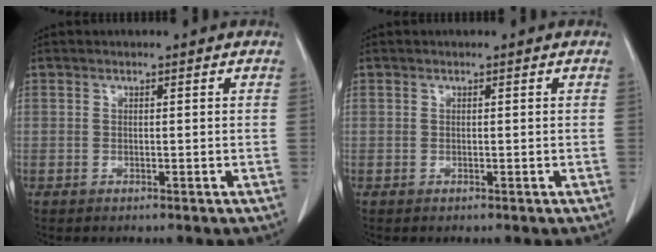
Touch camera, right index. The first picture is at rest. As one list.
[{"total": 0.0}]